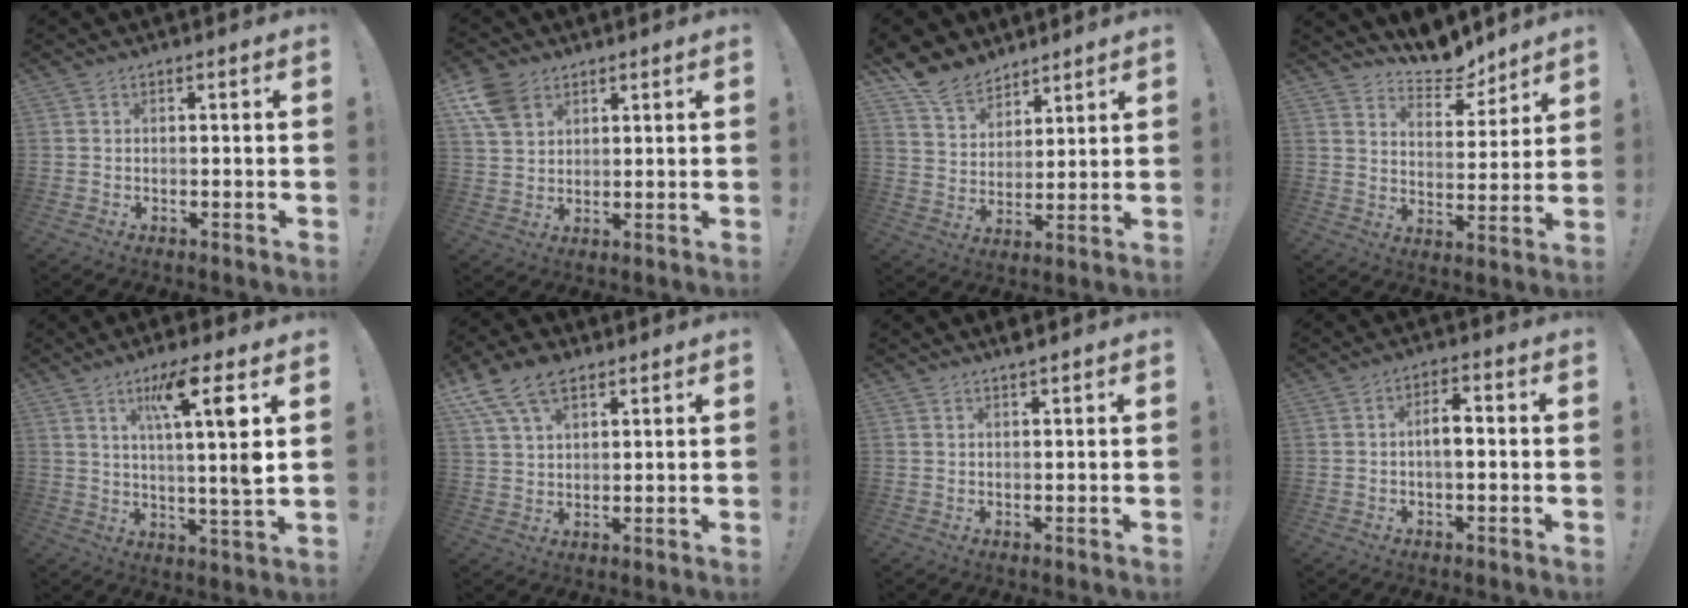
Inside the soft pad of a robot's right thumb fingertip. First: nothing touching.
{"total": 8.5, "force": [5.0, 5.8, 3.8], "torque": [-0.075, -0.018, 0.099]}
{"total": 10.8, "force": [9.0, 5.7, 2.1], "torque": [-0.046, -0.066, 0.178]}
{"total": 10.1, "force": [9.1, 3.5, 2.7], "torque": [-0.036, -0.076, 0.169]}
{"total": 12.5, "force": [4.7, -0.8, 11.5], "torque": [-0.192, -0.017, 0.057]}
{"total": 11.2, "force": [6.4, 6.4, 6.6], "torque": [-0.118, -0.017, 0.125]}
{"total": 1.7, "force": [1.5, -0.3, 0.9], "torque": [-0.014, -0.007, 0.025]}
{"total": 4.9, "force": [-0.4, 1.9, 4.5], "torque": [-0.068, 0.007, -0.011]}